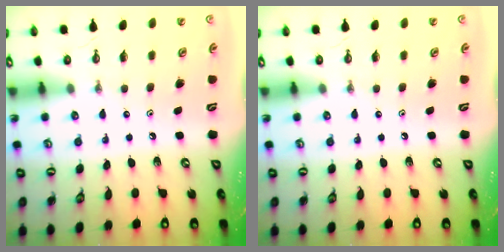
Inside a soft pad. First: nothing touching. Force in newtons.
{"total": 0.0}